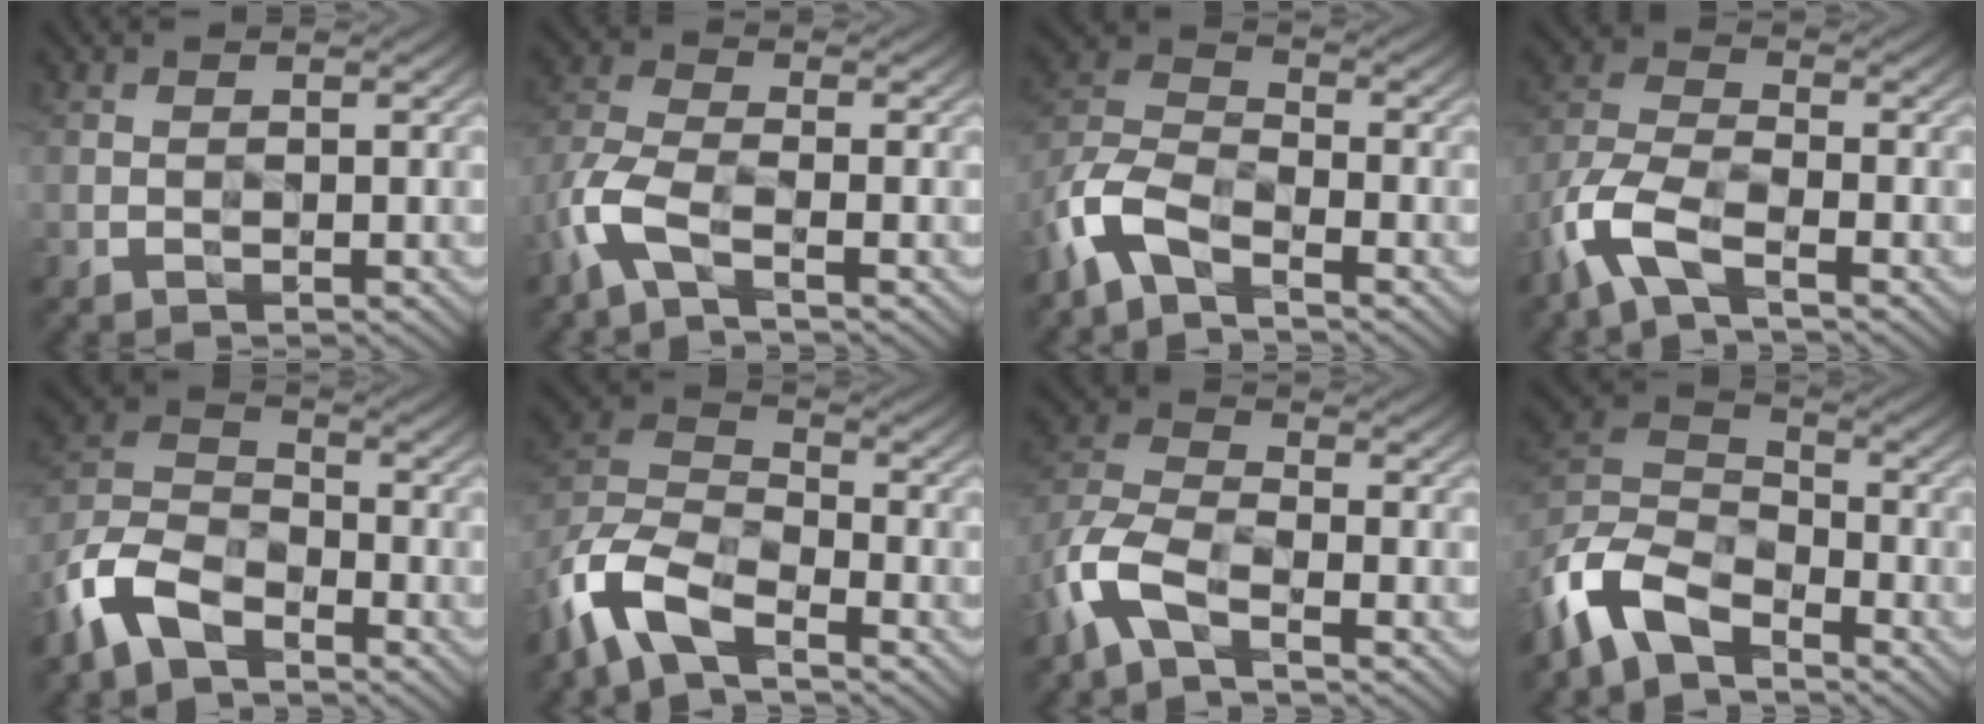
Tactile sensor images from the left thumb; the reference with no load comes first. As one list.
[{"total": 5.8, "force": [-3.2, 2.0, 4.4], "torque": [-0.117, 0.000, -0.083]}, {"total": 8.0, "force": [-5.4, 3.1, 5.0], "torque": [-0.121, 0.002, -0.130]}, {"total": 7.9, "force": [-4.9, 2.7, 5.5], "torque": [-0.140, -0.001, -0.118]}, {"total": 9.3, "force": [-6.1, 4.7, 5.2], "torque": [-0.127, -0.005, -0.140]}, {"total": 11.0, "force": [-7.7, 4.2, 6.7], "torque": [-0.158, -0.007, -0.171]}, {"total": 7.5, "force": [-4.5, 2.9, 5.2], "torque": [-0.133, 0.002, -0.112]}, {"total": 11.3, "force": [-8.1, 5.1, 6.0], "torque": [-0.150, -0.011, -0.181]}]